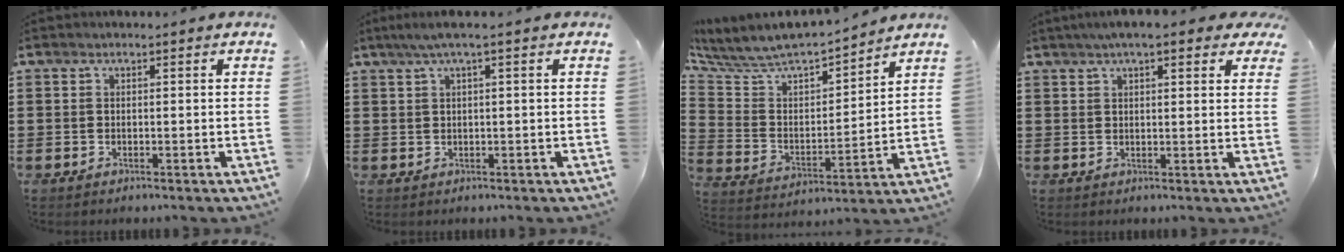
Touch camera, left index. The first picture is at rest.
{"total": 2.1, "force": [0.6, -0.1, 2.0], "torque": [-0.035, -0.001, 0.011]}
{"total": 6.3, "force": [5.9, 1.6, 1.6], "torque": [-0.066, -0.050, 0.097]}
{"total": 4.4, "force": [3.3, 0.8, 2.9], "torque": [-0.065, 0.006, 0.058]}